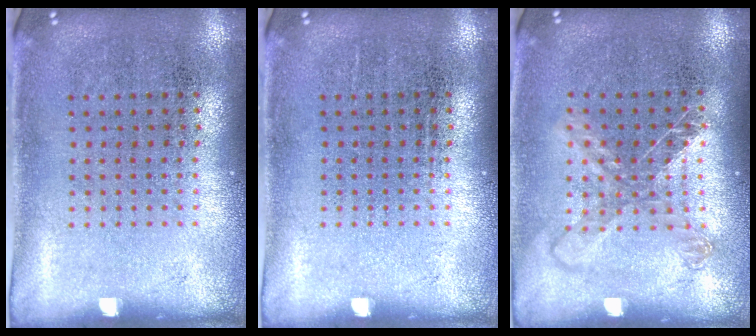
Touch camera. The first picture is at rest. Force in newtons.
{"total": 0.0}
{"total": 1.3, "press": 1.1, "slide": 0.7}